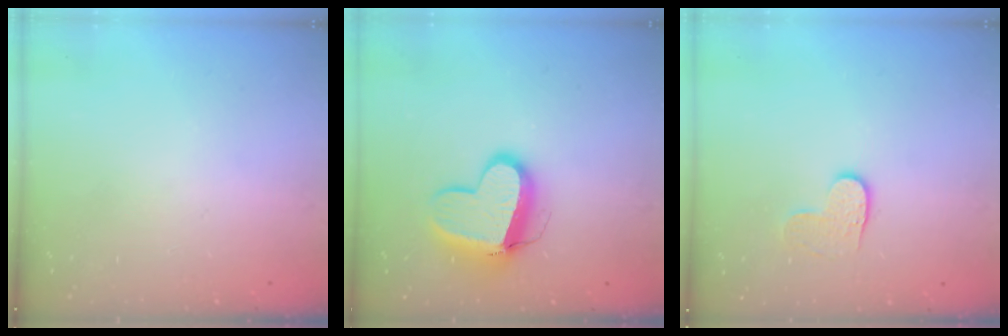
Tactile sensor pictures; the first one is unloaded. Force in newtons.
{"total": 12.4, "press": 12.3, "slide": 1.7}
{"total": 4.0, "press": 3.9, "slide": 0.4}